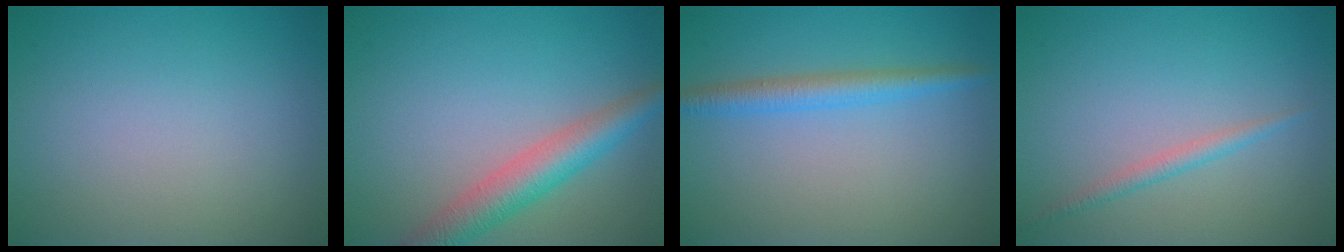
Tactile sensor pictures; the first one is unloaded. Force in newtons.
{"total": 4.5, "press": 4.5, "slide": 0.2}
{"total": 2.6, "press": 2.6, "slide": 0.1}
{"total": 1.3, "press": 1.3, "slide": 0.1}